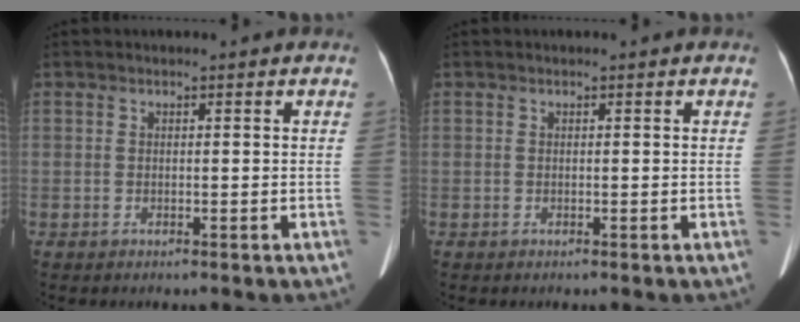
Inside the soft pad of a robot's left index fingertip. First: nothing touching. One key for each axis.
{"total": 0.0}